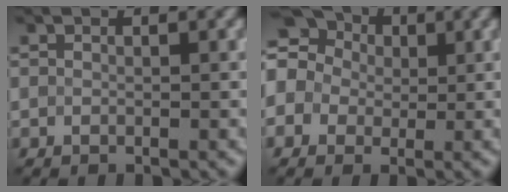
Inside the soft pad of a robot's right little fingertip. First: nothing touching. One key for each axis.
{"total": 9.2, "fx": 1.9, "fy": 8.1, "fz": 3.9, "tx": -0.090, "ty": 0.049, "tz": -0.005}